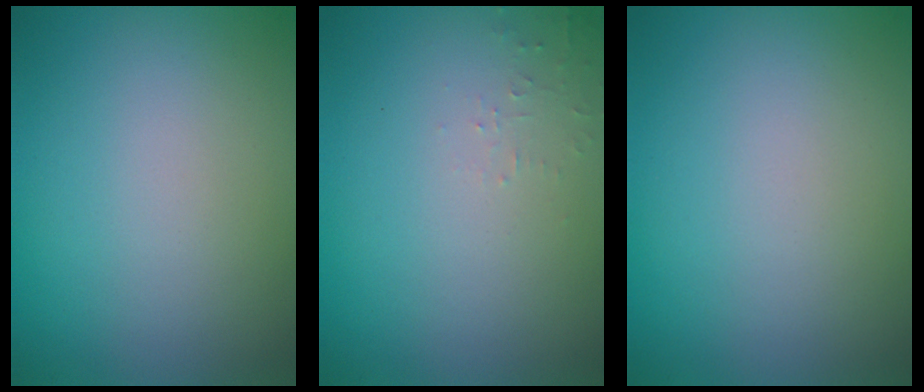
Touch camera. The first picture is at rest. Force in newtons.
{"total": 0.8, "press": 0.7, "slide": 0.1}
{"total": 0.0}